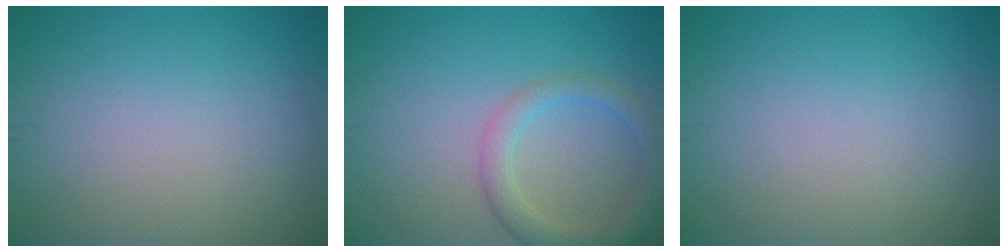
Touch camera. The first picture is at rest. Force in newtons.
{"total": 3.7, "press": 3.7, "slide": 0.2}
{"total": 0.0}